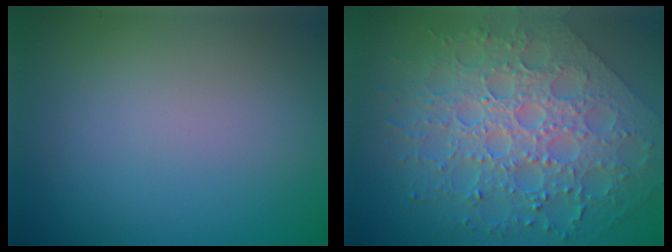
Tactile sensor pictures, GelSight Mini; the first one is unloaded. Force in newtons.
{"total": 7.7, "press": 6.3, "slide": 4.3}